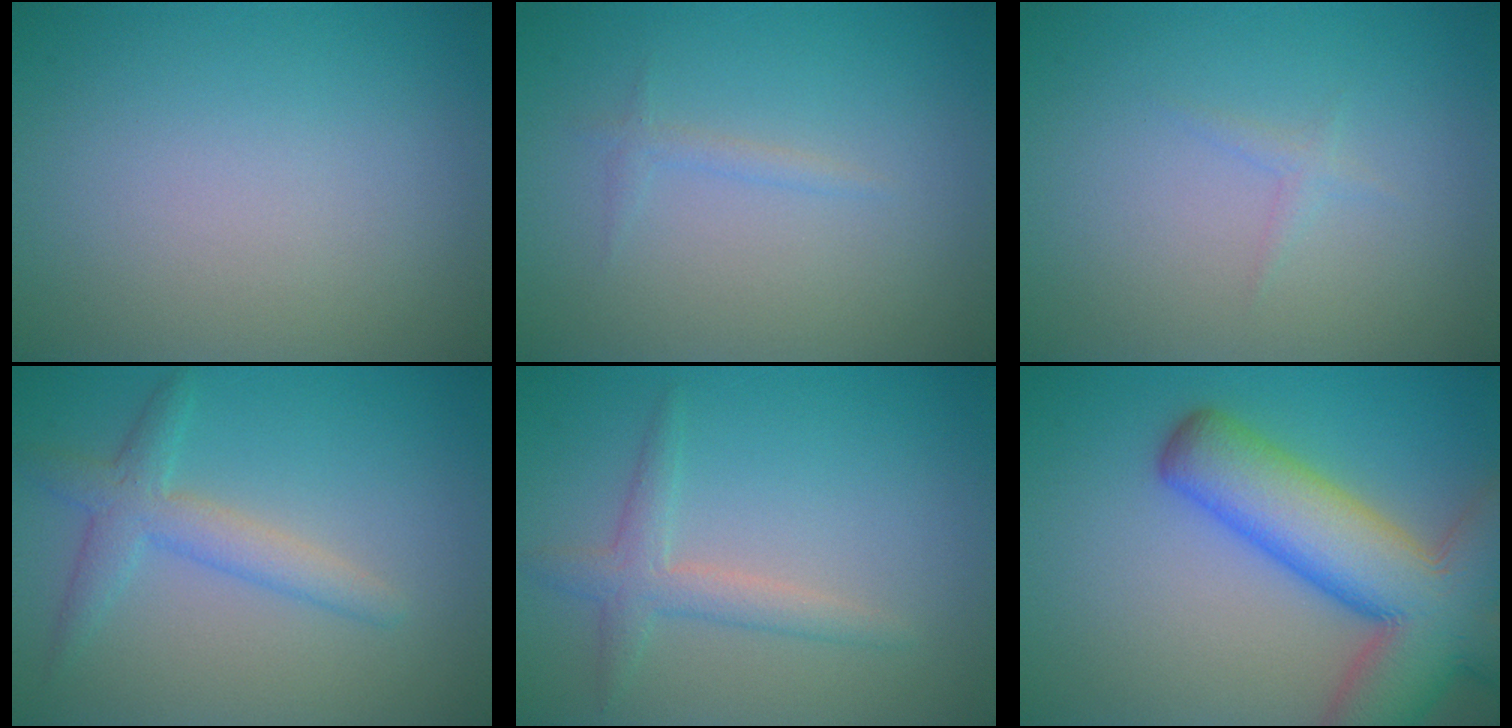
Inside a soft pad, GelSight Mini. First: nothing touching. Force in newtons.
{"total": 0.8, "press": 0.8, "slide": 0.1}
{"total": 0.7, "press": 0.7, "slide": 0.0}
{"total": 3.1, "press": 3.1, "slide": 0.2}
{"total": 2.4, "press": 2.4, "slide": 0.1}
{"total": 11.7, "press": 11.7, "slide": 0.6}